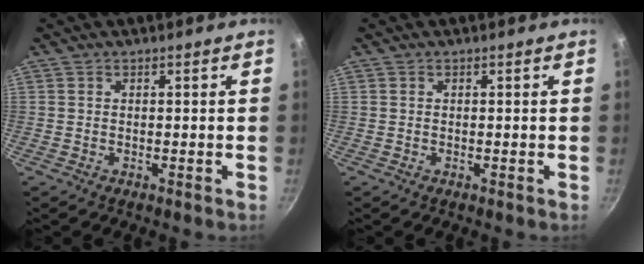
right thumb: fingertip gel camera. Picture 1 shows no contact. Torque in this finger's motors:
{"motor_torque": [-0.01, 0.38, 0.18, -0.09, 0.04]}